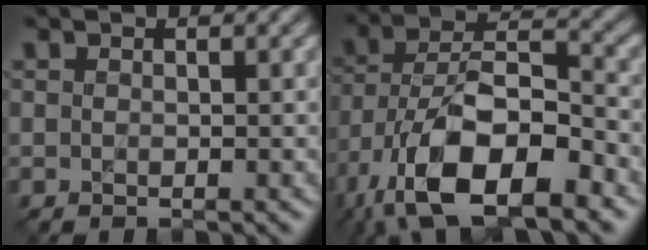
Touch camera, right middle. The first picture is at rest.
{"total": 12.9, "force": [-6.4, 6.0, 9.5], "torque": [-0.183, -0.013, -0.113]}